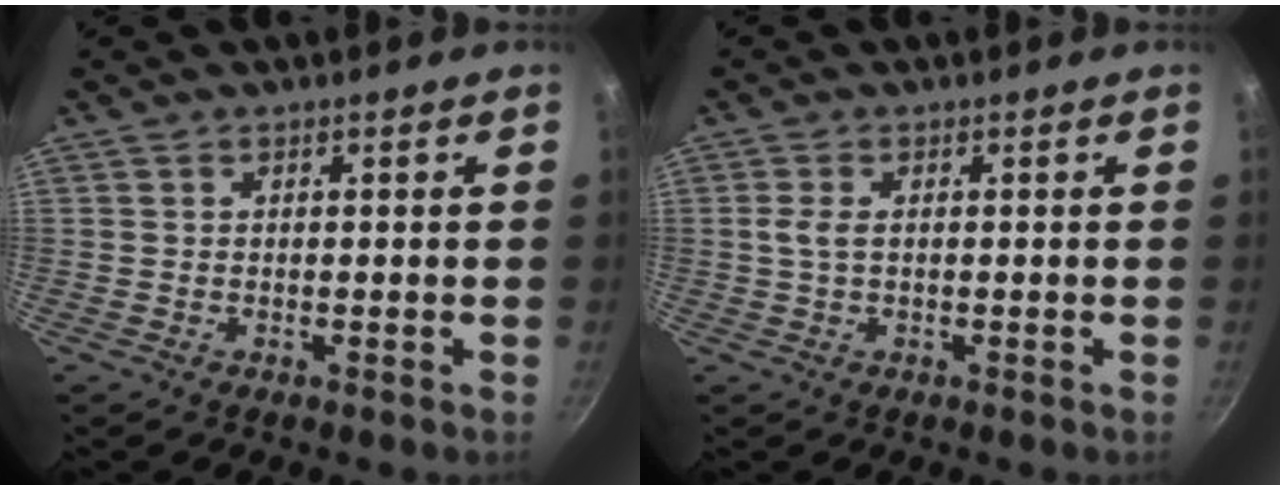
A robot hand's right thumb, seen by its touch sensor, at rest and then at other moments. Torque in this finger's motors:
{"motor_torque": [0.46, 0.42, 0.12, -0.20, 0.02]}